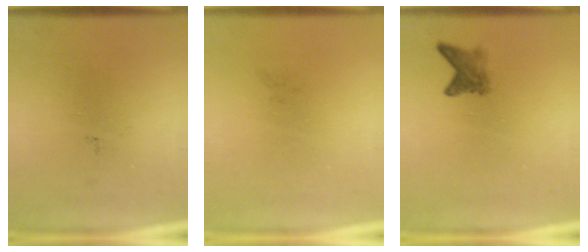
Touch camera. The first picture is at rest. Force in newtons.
{"total": 0.0}
{"total": 2.3}